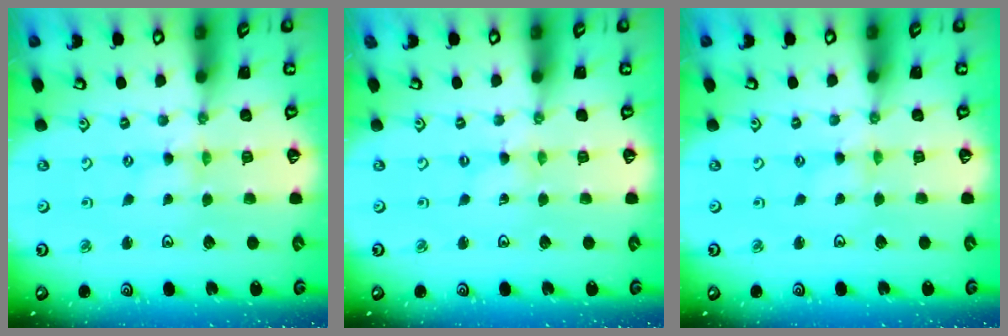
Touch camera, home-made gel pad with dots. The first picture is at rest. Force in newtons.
{"total": 0.0}
{"total": 0.0}